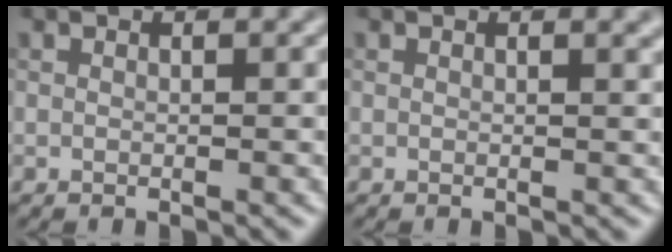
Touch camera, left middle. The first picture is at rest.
{"total": 1.4, "force": [0.8, 0.6, 1.0], "torque": [-0.007, 0.004, 0.007]}